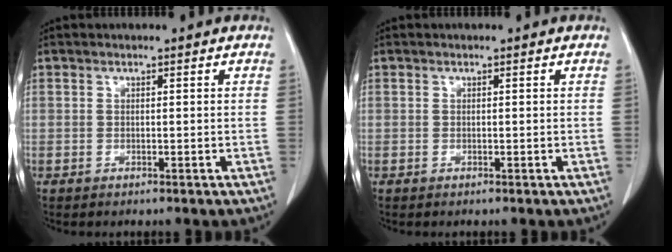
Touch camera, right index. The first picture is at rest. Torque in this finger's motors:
{"motor_torque": [0.00, 0.00, 0.00, 0.00]}